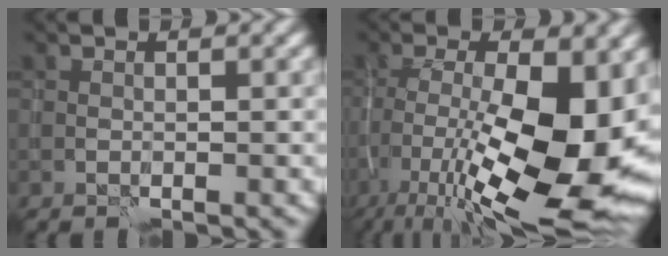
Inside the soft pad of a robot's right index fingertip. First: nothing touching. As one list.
[{"total": 17.4, "force": [-4.8, 6.2, 15.5], "torque": [-0.262, -0.010, -0.079]}]